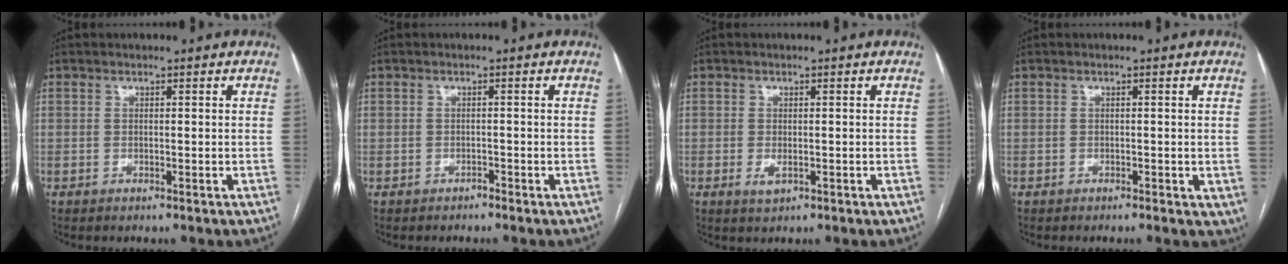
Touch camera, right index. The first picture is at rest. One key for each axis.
{"total": 0.8, "fx": -0.7, "fy": 0.4, "fz": -0.1, "tx": 0.000, "ty": 0.000, "tz": -0.017}
{"total": 1.6, "fx": -0.6, "fy": 0.8, "fz": 1.3, "tx": -0.022, "ty": -0.003, "tz": -0.007}
{"total": 1.9, "fx": -0.7, "fy": 0.9, "fz": 1.5, "tx": -0.011, "ty": -0.001, "tz": -0.011}